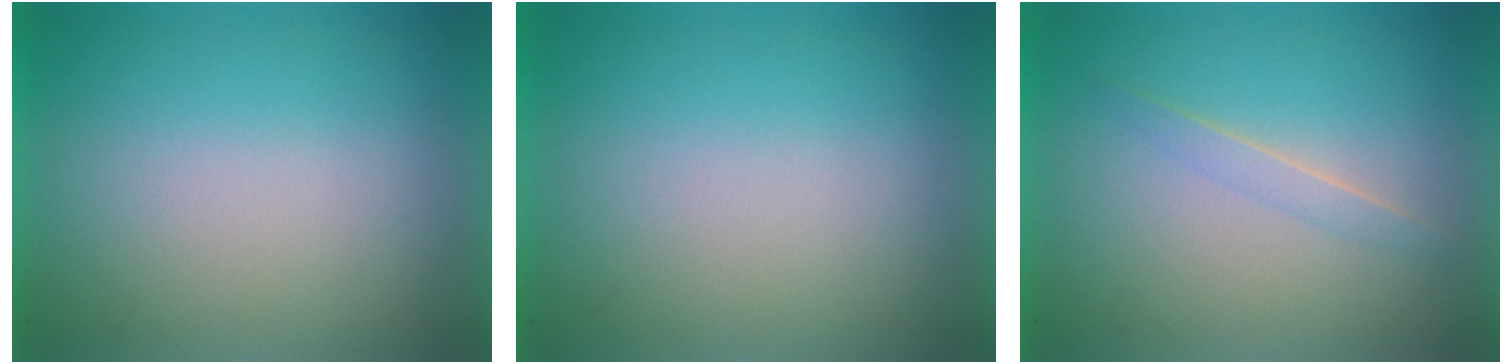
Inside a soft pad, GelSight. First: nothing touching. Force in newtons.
{"total": 0.0}
{"total": 1.1}